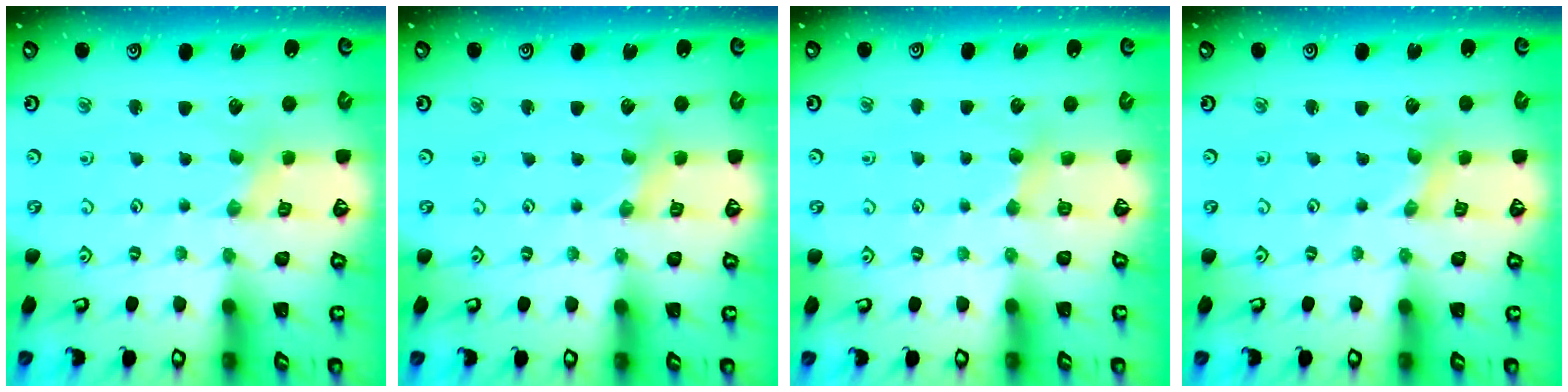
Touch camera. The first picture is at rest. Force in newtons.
{"total": 2.9, "press": 2.9, "slide": 0.6}
{"total": 2.9, "press": 2.9, "slide": 0.5}
{"total": 0.0}